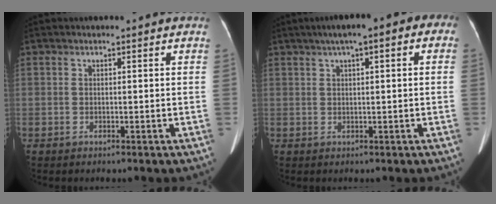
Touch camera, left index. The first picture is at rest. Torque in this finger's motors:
{"motor_torque": [0.47, -0.90, 0.04, -0.01]}